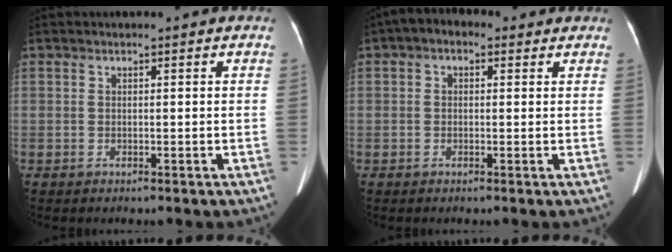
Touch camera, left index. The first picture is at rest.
{"total": 3.7, "force": [1.8, 2.3, 2.3], "torque": [-0.036, 0.028, 0.020]}